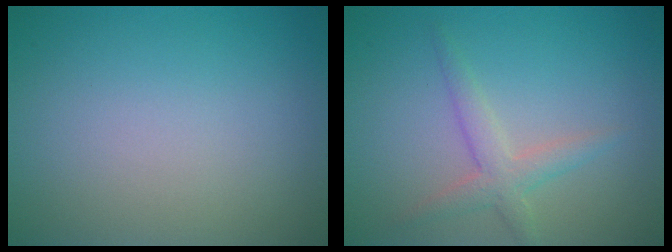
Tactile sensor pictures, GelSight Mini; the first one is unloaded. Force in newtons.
{"total": 2.5, "press": 2.5, "slide": 0.1}